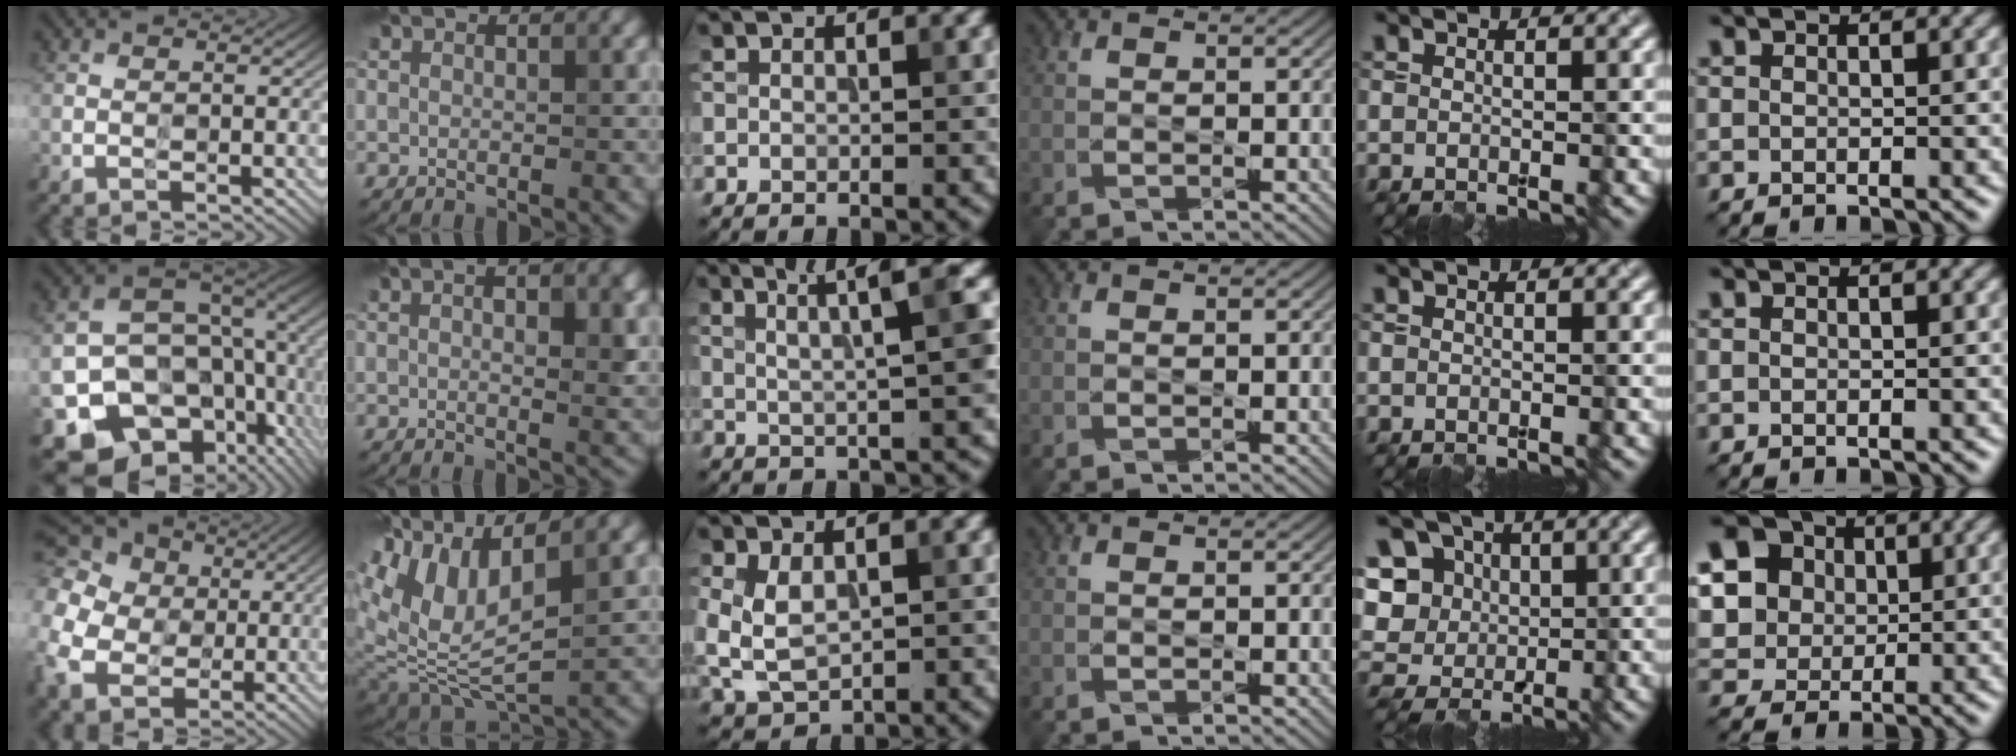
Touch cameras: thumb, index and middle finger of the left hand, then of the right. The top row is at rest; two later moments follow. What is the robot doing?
{"motion": "wipe", "object": "paper plate"}